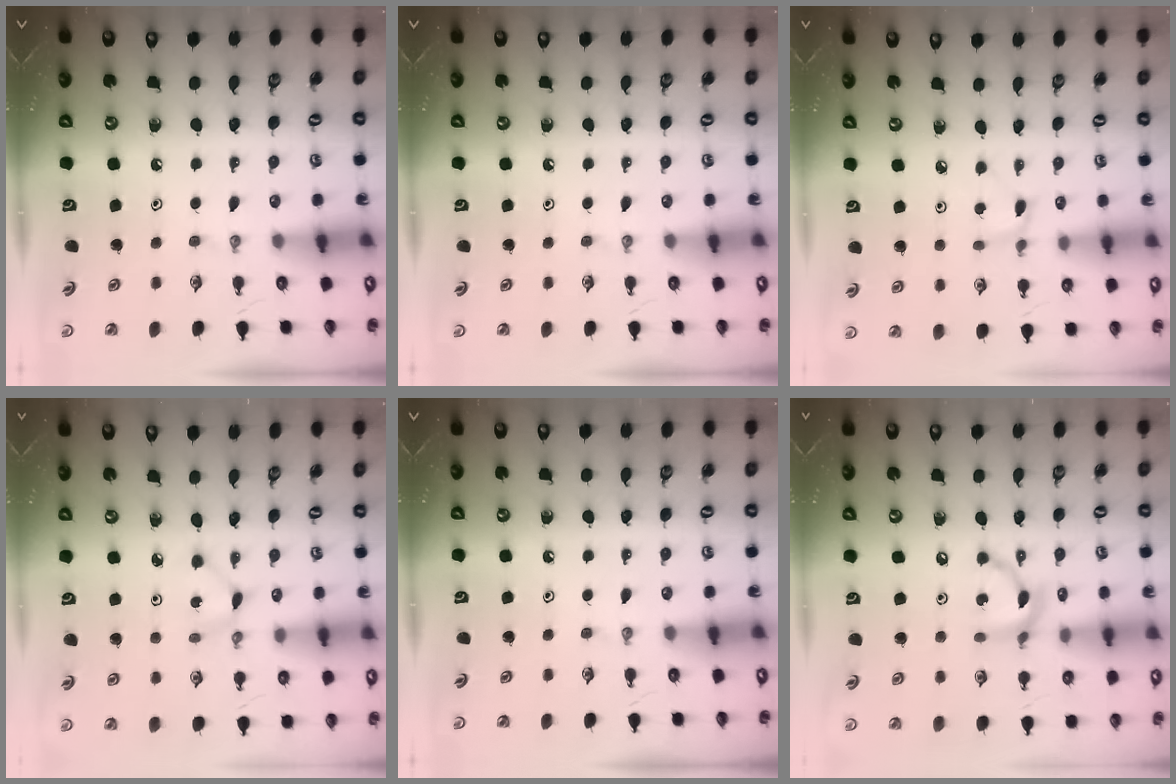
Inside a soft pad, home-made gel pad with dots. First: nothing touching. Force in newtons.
{"total": 0.0}
{"total": 2.5, "press": 2.4, "slide": 0.3}
{"total": 1.3, "press": 1.3, "slide": 0.2}
{"total": 0.0}
{"total": 9.4, "press": 9.4, "slide": 0.3}